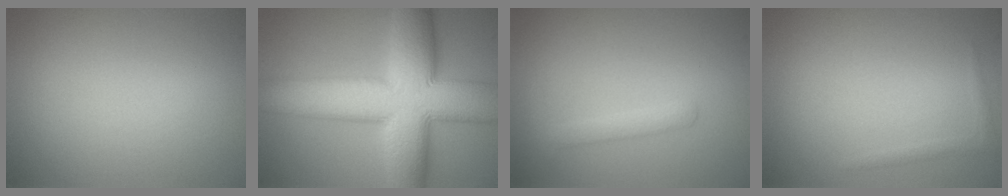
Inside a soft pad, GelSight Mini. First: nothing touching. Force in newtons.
{"total": 14.2, "press": 14.2, "slide": 0.2}
{"total": 1.6, "press": 1.6, "slide": 0.1}
{"total": 0.8, "press": 0.8, "slide": 0.1}